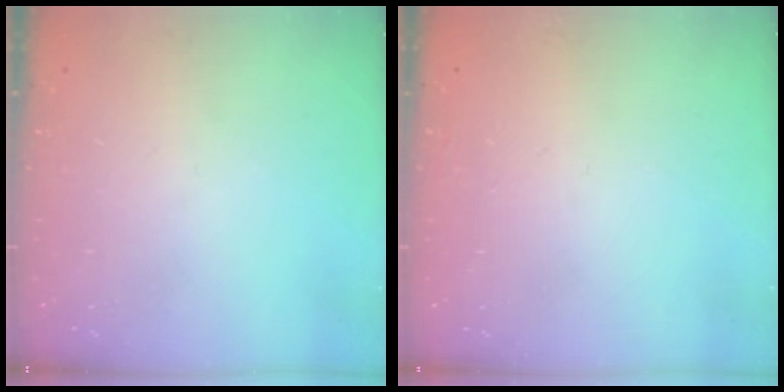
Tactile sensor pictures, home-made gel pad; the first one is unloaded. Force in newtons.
{"total": 1.6, "press": 1.6, "slide": 0.1}